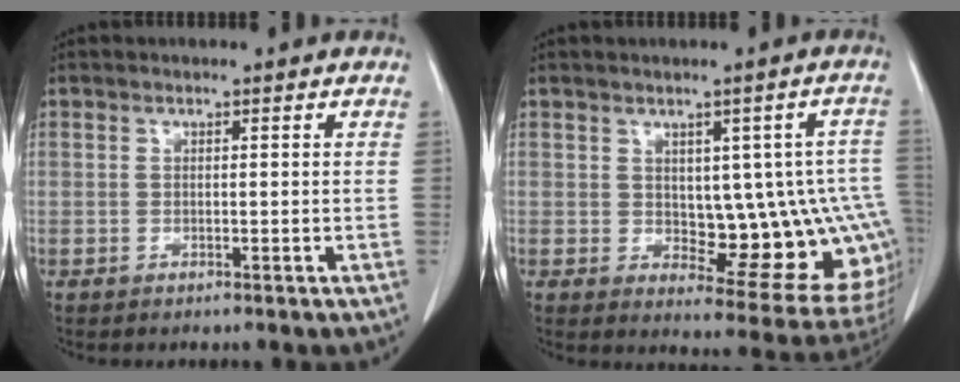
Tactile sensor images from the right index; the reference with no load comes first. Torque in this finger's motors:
{"motor_torque": [0.43, 0.43, 0.24, 0.02]}